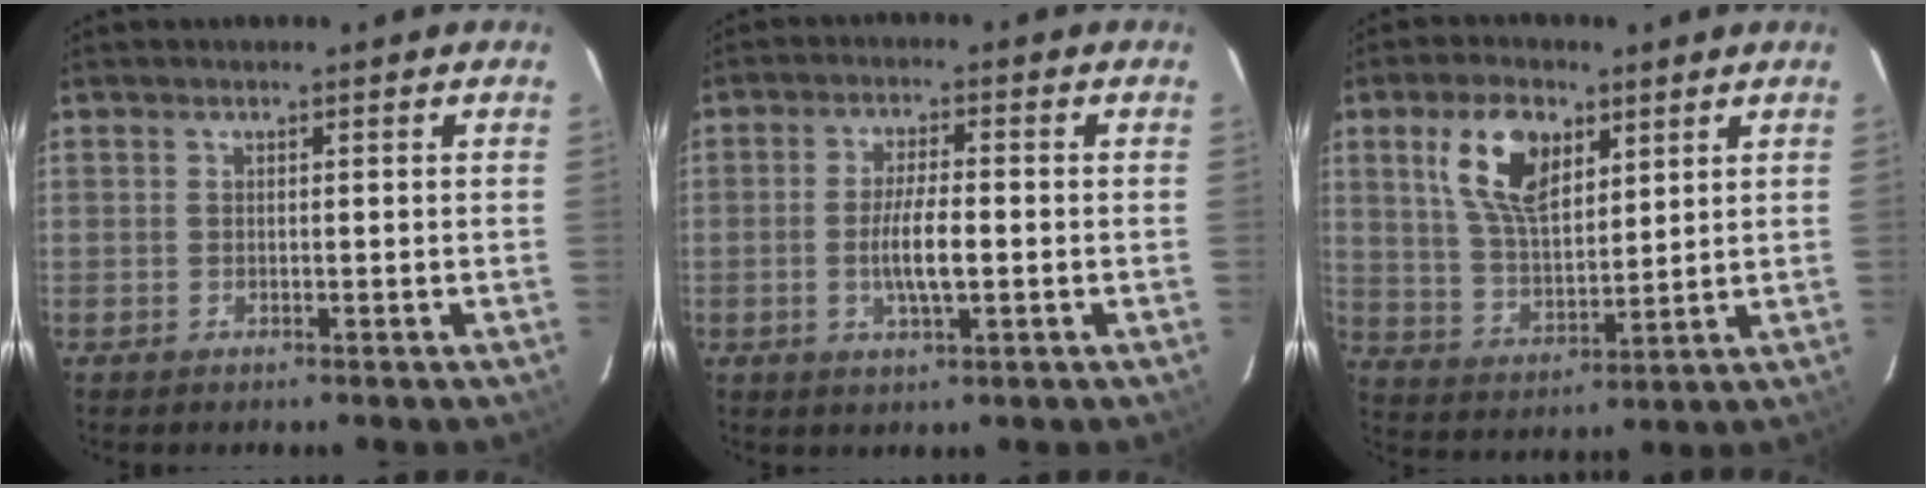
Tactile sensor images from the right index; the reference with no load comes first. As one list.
[{"total": 6.3, "force": [-1.2, 1.4, 6.0], "torque": [-0.115, -0.001, -0.020]}, {"total": 11.9, "force": [5.5, 6.1, 8.6], "torque": [-0.162, 0.016, 0.112]}]